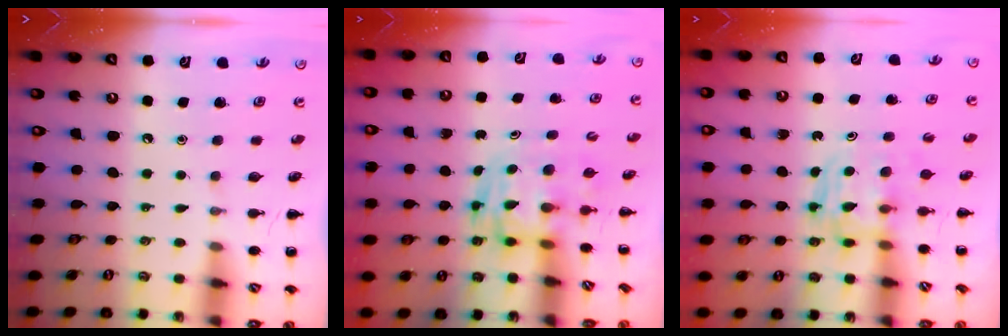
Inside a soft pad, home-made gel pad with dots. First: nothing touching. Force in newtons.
{"total": 3.5, "press": 3.5, "slide": 0.6}
{"total": 4.8, "press": 4.8, "slide": 0.6}